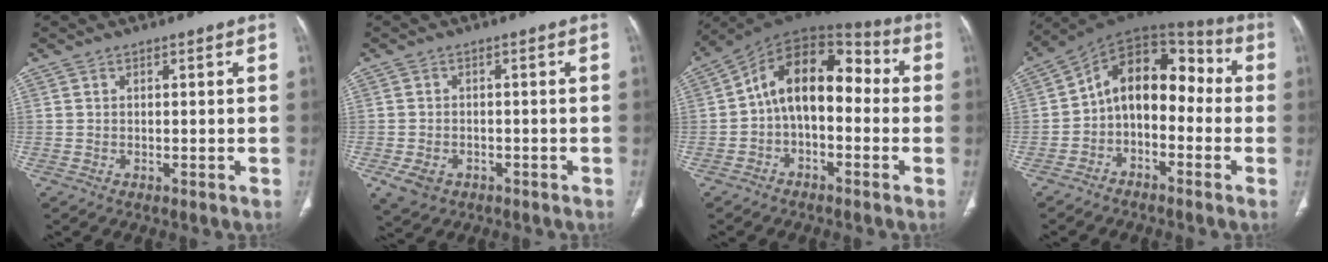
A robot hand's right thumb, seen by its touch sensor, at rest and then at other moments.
{"total": 4.6, "force": [-2.0, 3.4, 2.2], "torque": [-0.044, 0.004, -0.026]}
{"total": 14.0, "force": [-0.7, 8.6, 11.0], "torque": [-0.143, 0.056, -0.026]}
{"total": 13.1, "force": [-2.0, 8.7, 9.6], "torque": [-0.113, 0.072, -0.048]}